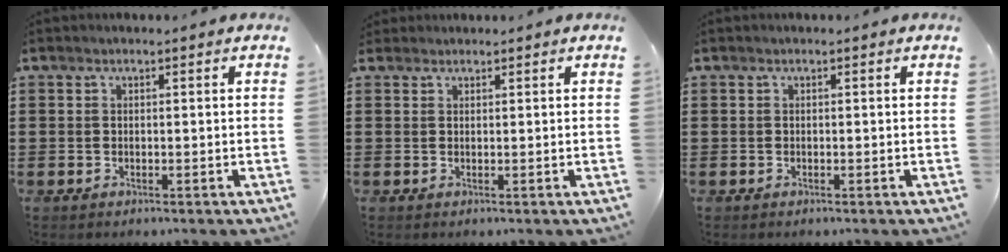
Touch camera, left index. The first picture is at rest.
{"total": 0.8, "force": [0.8, 0.1, 0.0], "torque": [-0.003, 0.000, 0.016]}
{"total": 0.0}